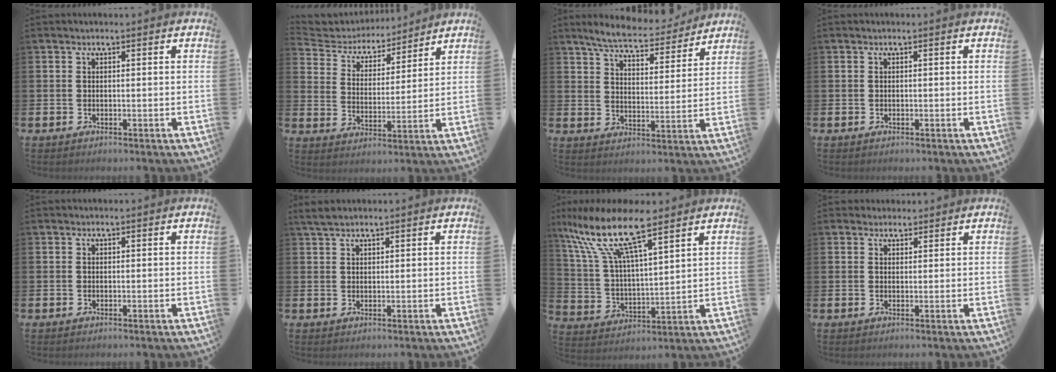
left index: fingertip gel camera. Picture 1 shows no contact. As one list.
[{"total": 5.2, "force": [4.9, 1.8, 0.3], "torque": [-0.035, -0.039, 0.079]}, {"total": 6.8, "force": [6.5, 0.9, 2.0], "torque": [-0.054, -0.040, 0.110]}, {"total": 0.0}, {"total": 0.0}, {"total": 2.3, "force": [2.0, 0.7, 0.9], "torque": [-0.014, 0.000, 0.035]}, {"total": 12.2, "force": [9.6, 2.8, 6.9], "torque": [-0.166, -0.046, 0.163]}, {"total": 1.9, "force": [1.7, 0.8, -0.2], "torque": [0.016, -0.005, 0.029]}]